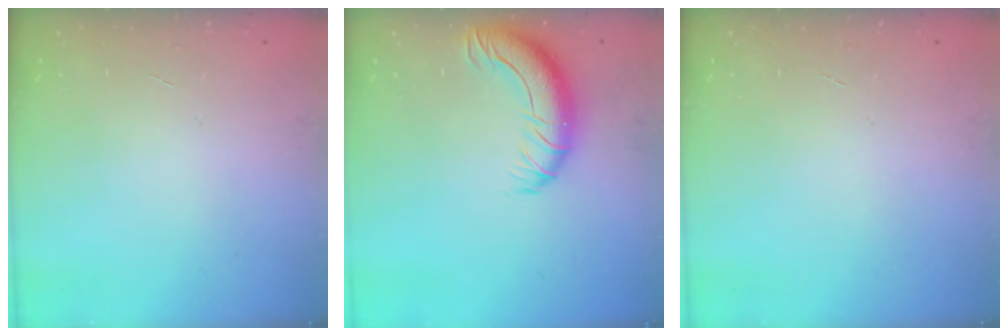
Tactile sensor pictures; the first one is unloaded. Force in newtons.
{"total": 11.9, "press": 11.6, "slide": 2.2}
{"total": 0.0}